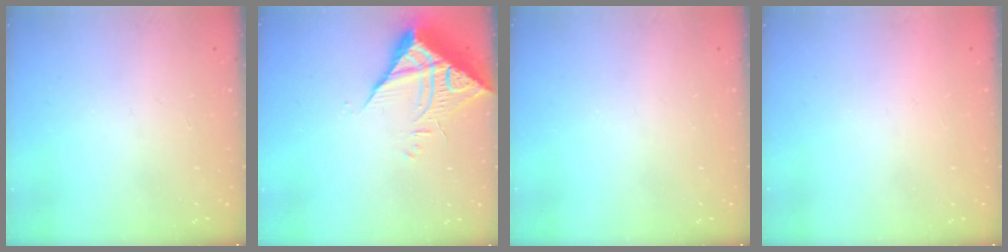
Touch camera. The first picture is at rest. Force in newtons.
{"total": 10.5, "press": 10.4, "slide": 1.0}
{"total": 0.0}
{"total": 1.5, "press": 1.5, "slide": 0.1}